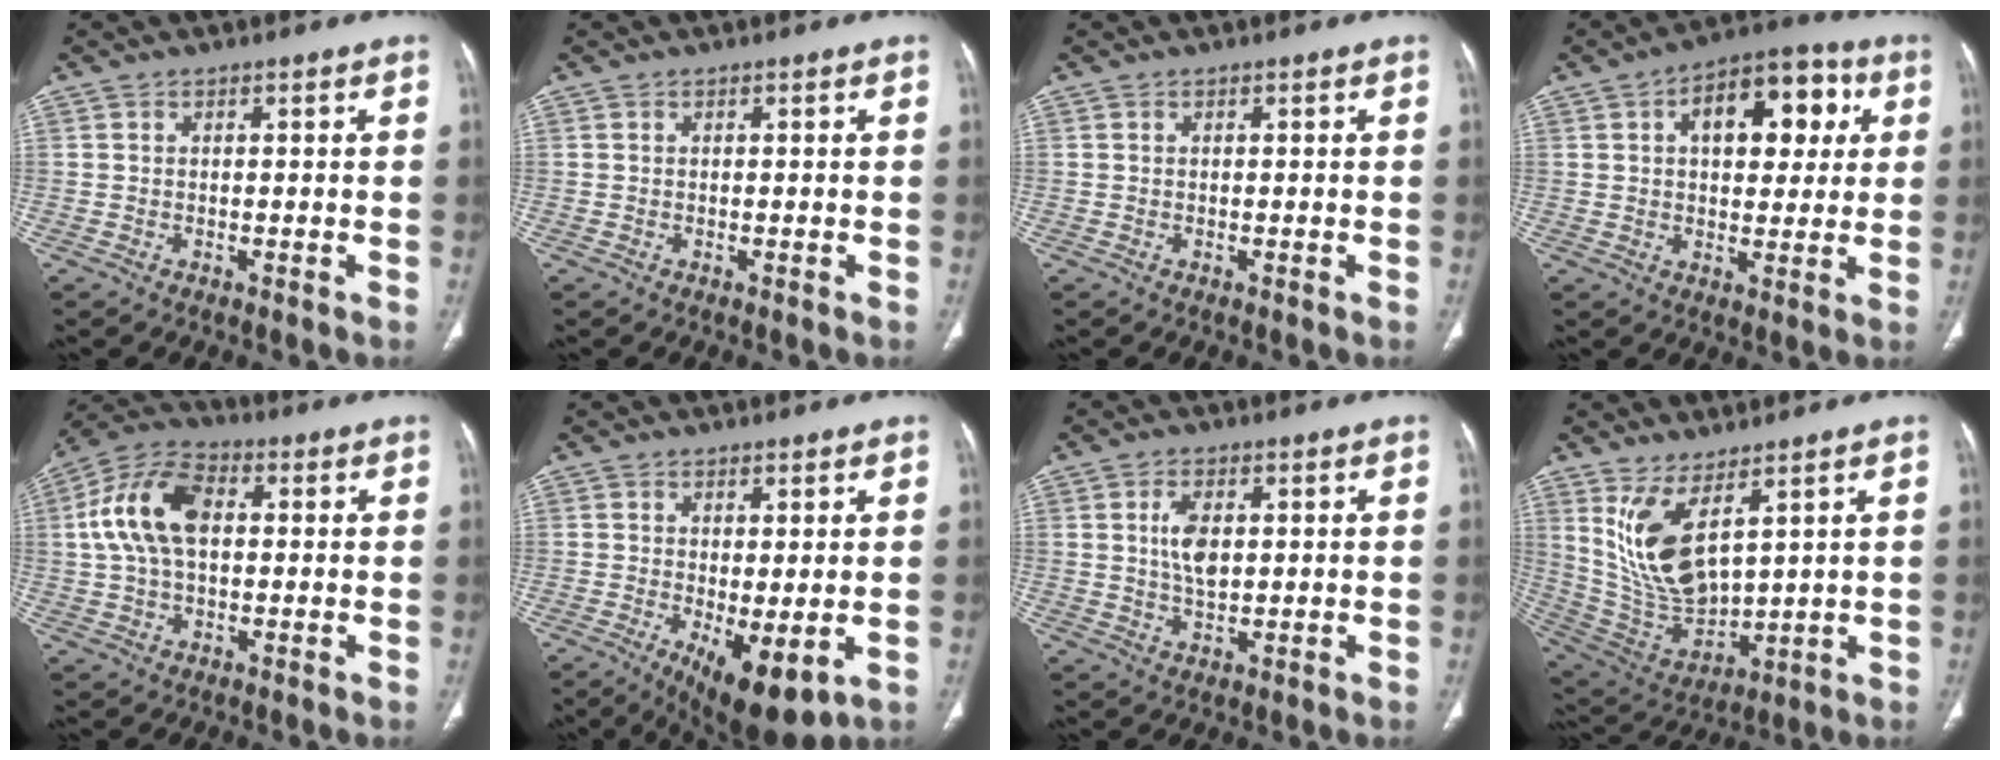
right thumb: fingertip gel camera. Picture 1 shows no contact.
{"total": 0.0}
{"total": 0.0}
{"total": 14.9, "force": [4.4, 8.3, 11.5], "torque": [-0.122, 0.013, 0.062]}
{"total": 13.2, "force": [1.9, 7.9, 10.4], "torque": [-0.204, 0.027, 0.028]}
{"total": 9.6, "force": [-2.4, 3.6, 8.5], "torque": [-0.130, -0.021, -0.024]}
{"total": 5.7, "force": [1.1, 3.1, 4.6], "torque": [-0.084, -0.005, 0.023]}
{"total": 13.4, "force": [6.1, 5.9, 10.4], "torque": [-0.194, -0.041, 0.147]}